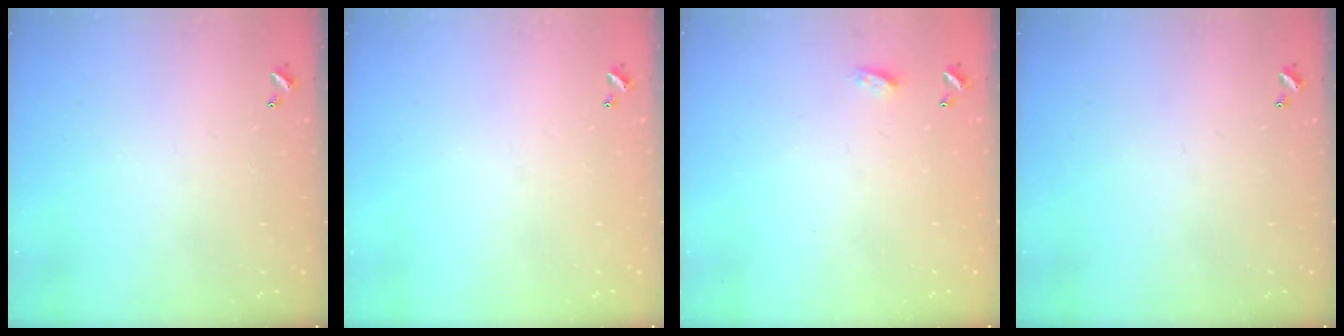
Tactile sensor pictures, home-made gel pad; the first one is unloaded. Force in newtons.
{"total": 0.0}
{"total": 3.1, "press": 3.0, "slide": 0.4}
{"total": 0.0}